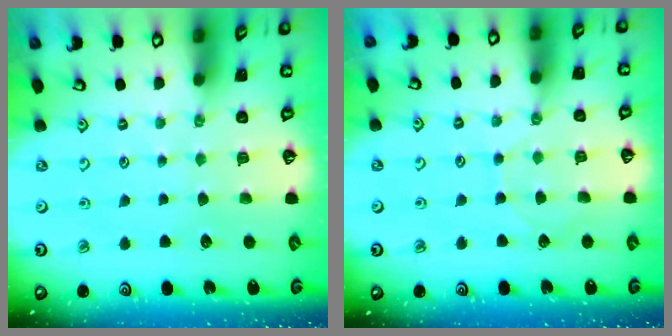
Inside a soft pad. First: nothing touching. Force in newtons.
{"total": 5.0, "press": 4.9, "slide": 0.6}